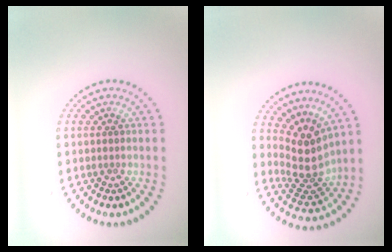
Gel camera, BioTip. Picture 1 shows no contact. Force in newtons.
{"total": 4.0, "press": 3.1, "slide": 2.6}